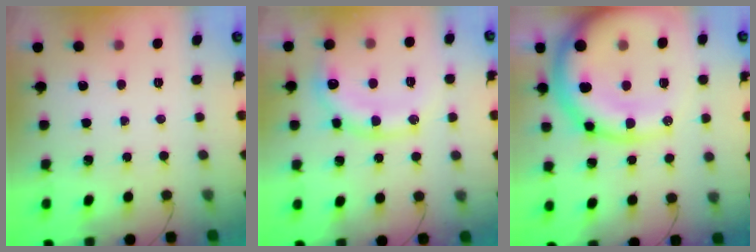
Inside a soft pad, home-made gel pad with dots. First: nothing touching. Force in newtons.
{"total": 15.0, "press": 14.9, "slide": 1.6}
{"total": 24.1, "press": 23.8, "slide": 3.9}